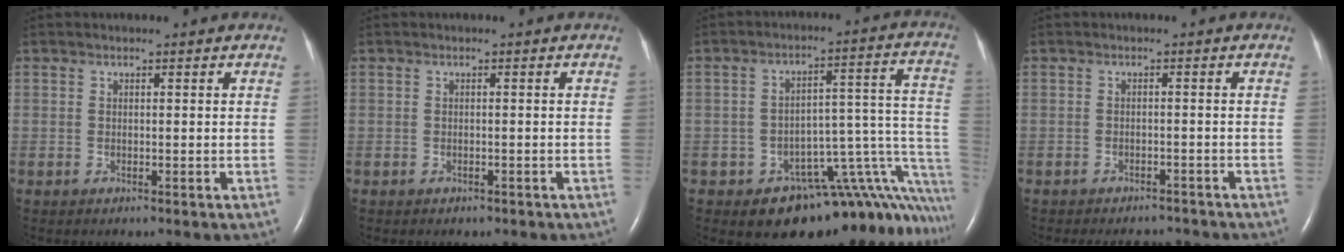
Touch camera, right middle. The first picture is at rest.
{"total": 1.0, "force": [-0.8, 0.5, 0.4], "torque": [-0.011, 0.000, -0.006]}
{"total": 17.1, "force": [-13.9, 4.9, 8.6], "torque": [0.009, 0.083, -0.169]}
{"total": 6.8, "force": [-6.3, 2.2, 1.5], "torque": [-0.020, -0.002, -0.075]}